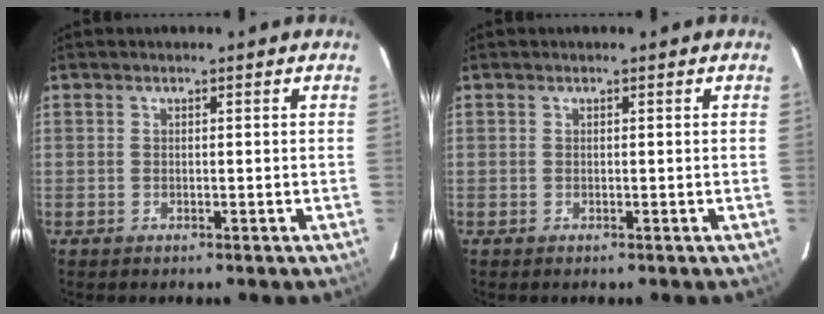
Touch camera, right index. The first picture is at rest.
{"total": 0.0}